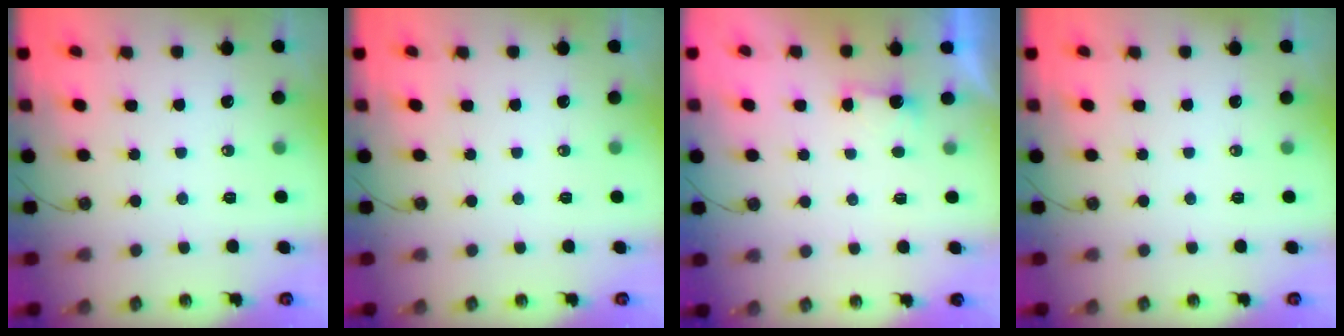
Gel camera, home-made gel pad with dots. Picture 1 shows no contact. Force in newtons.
{"total": 0.0}
{"total": 1.6, "press": 1.4, "slide": 0.9}
{"total": 0.0}